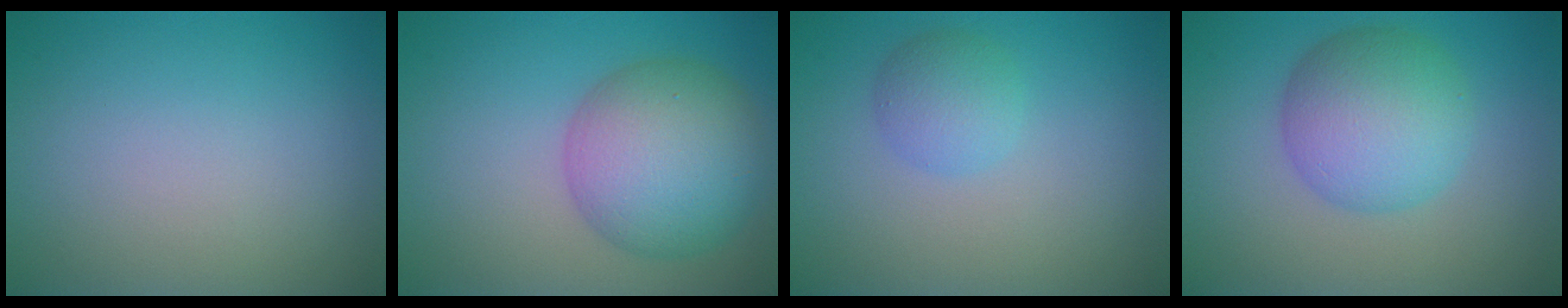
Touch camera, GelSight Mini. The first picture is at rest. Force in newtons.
{"total": 8.3, "press": 8.3, "slide": 0.3}
{"total": 2.4, "press": 2.4, "slide": 0.1}
{"total": 6.5, "press": 6.5, "slide": 0.2}